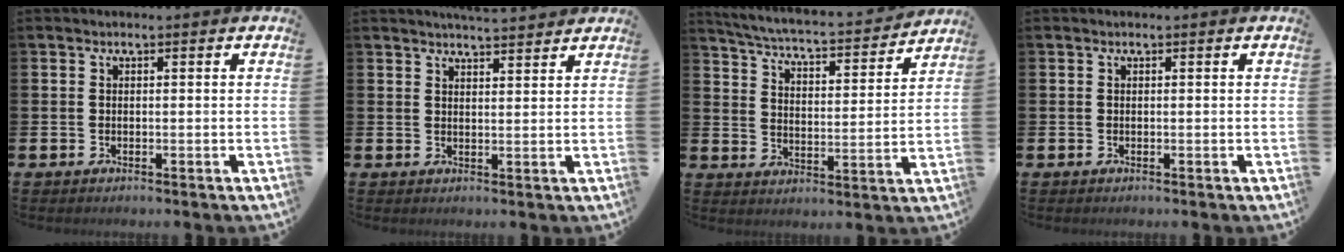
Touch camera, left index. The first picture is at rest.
{"total": 3.8, "force": [3.8, -0.1, 0.3], "torque": [-0.011, -0.020, 0.069]}
{"total": 5.0, "force": [4.8, 0.3, 1.2], "torque": [-0.050, -0.044, 0.075]}
{"total": 0.0}